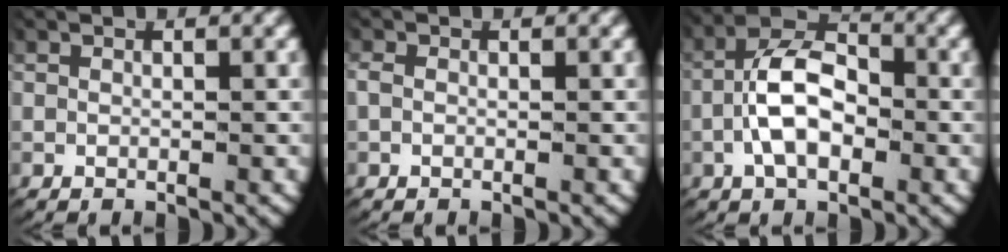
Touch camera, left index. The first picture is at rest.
{"total": 0.8, "force": [0.0, 0.6, 0.6], "torque": [-0.018, 0.002, -0.001]}
{"total": 6.2, "force": [-0.6, 3.7, 4.9], "torque": [-0.089, -0.001, -0.015]}